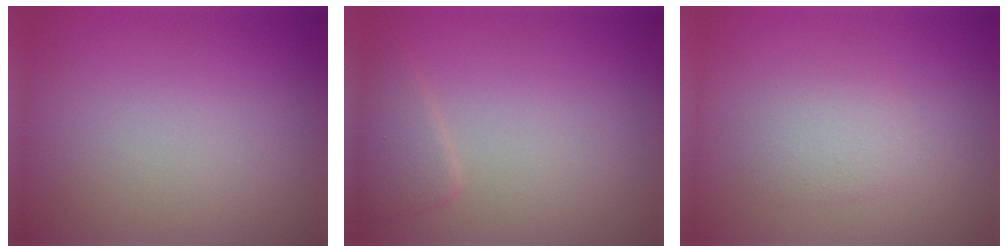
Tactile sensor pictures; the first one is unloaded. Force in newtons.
{"total": 1.9, "press": 1.9, "slide": 0.1}
{"total": 2.1, "press": 2.1, "slide": 0.0}